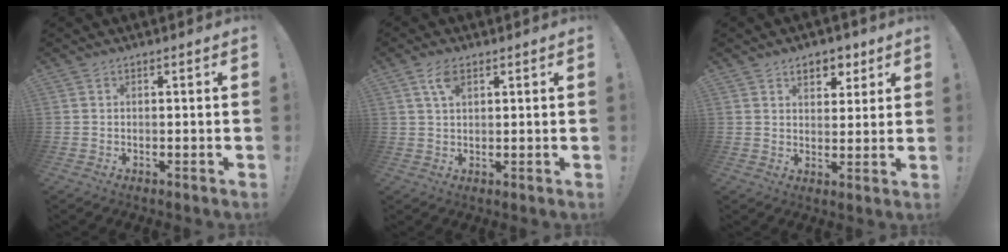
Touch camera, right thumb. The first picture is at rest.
{"total": 4.7, "force": [2.3, 2.2, 3.5], "torque": [-0.062, -0.002, 0.040]}
{"total": 7.0, "force": [3.9, 4.8, 3.3], "torque": [-0.029, -0.016, 0.068]}